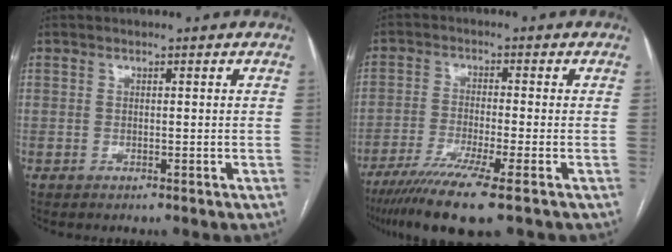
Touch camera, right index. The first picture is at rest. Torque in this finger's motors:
{"motor_torque": [1.40, -0.73, 0.57, 0.17]}